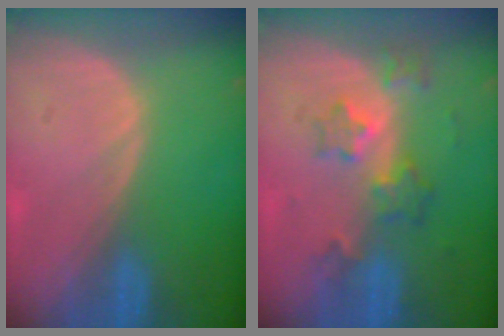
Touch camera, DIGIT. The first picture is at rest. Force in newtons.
{"total": 6.1, "press": 5.4, "slide": 2.8}